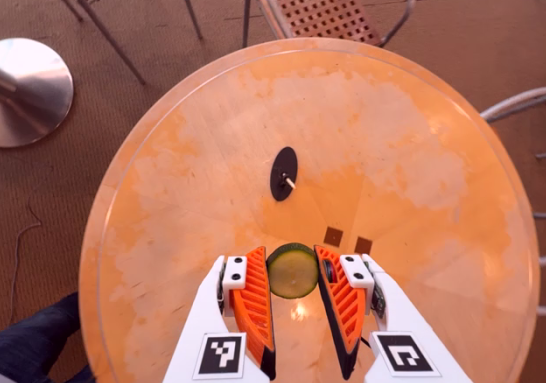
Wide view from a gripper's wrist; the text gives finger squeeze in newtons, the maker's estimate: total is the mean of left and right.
{"total": 8.4, "left": 8.7, "right": 8.1}